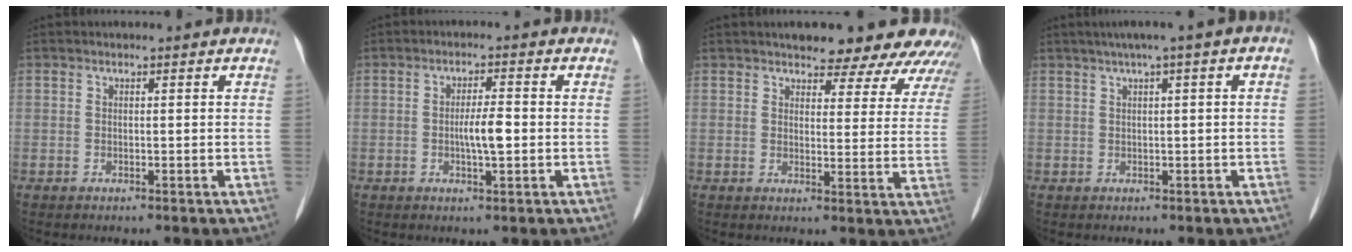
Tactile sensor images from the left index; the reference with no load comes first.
{"total": 3.8, "force": [-0.6, 0.6, 3.7], "torque": [-0.069, -0.002, -0.007]}
{"total": 14.9, "force": [13.1, 4.4, 5.5], "torque": [-0.028, -0.005, 0.131]}
{"total": 4.9, "force": [1.8, 0.3, 4.5], "torque": [-0.070, 0.025, 0.027]}